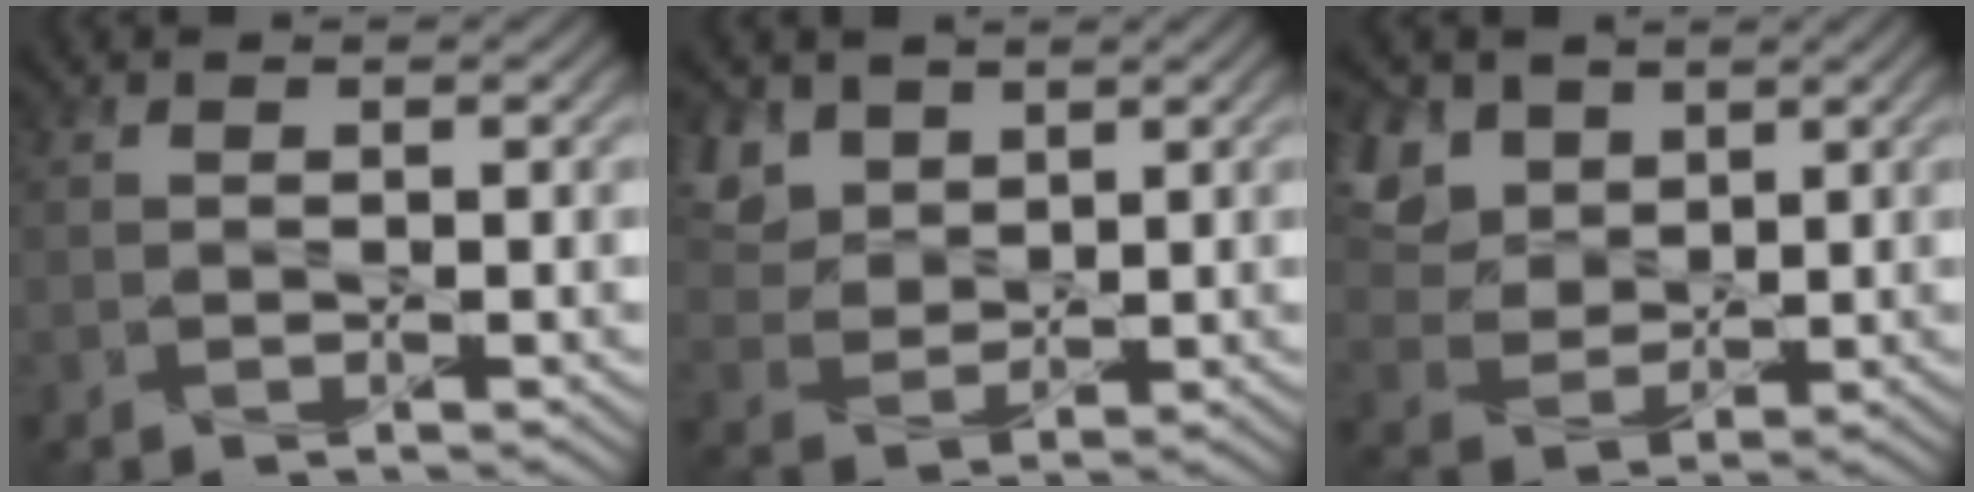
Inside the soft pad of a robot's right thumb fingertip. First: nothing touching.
{"total": 7.3, "force": [4.2, 4.8, 3.6], "torque": [-0.130, -0.003, 0.091]}
{"total": 10.3, "force": [5.2, 6.9, 5.5], "torque": [-0.183, 0.011, 0.109]}